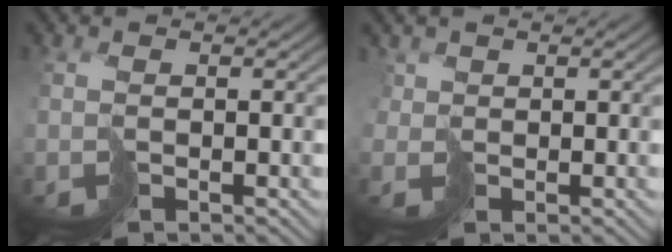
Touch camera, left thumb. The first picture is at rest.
{"total": 1.8, "force": [0.7, 1.7, 0.0], "torque": [-0.012, -0.002, 0.015]}